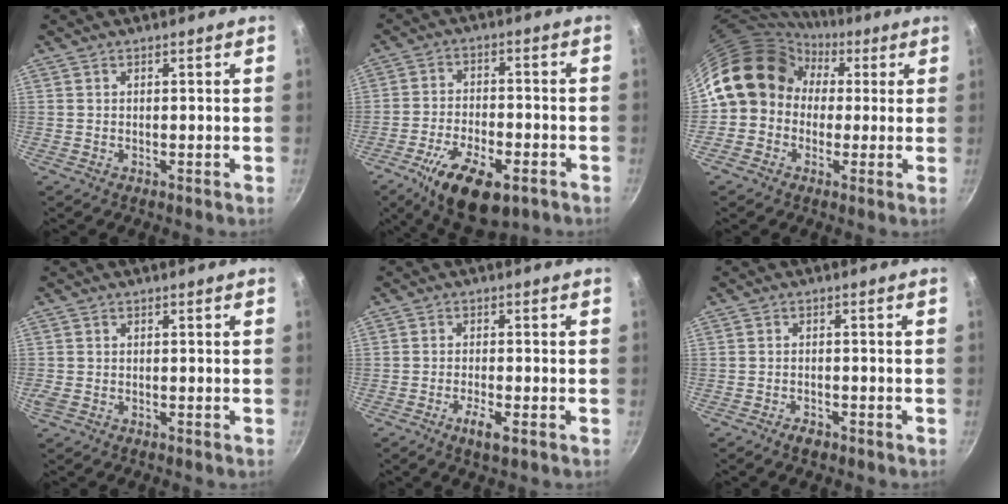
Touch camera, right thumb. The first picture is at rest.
{"total": 15.0, "force": [-7.6, 6.8, 11.0], "torque": [-0.176, 0.019, -0.124]}
{"total": 13.6, "force": [1.5, 11.8, 6.6], "torque": [-0.075, 0.035, 0.006]}
{"total": 1.7, "force": [-0.5, 1.3, 0.9], "torque": [-0.017, 0.000, -0.010]}
{"total": 3.7, "force": [-1.8, 1.0, 3.1], "torque": [-0.061, 0.007, -0.034]}
{"total": 2.4, "force": [-1.7, 1.2, 1.1], "torque": [-0.018, 0.019, -0.025]}